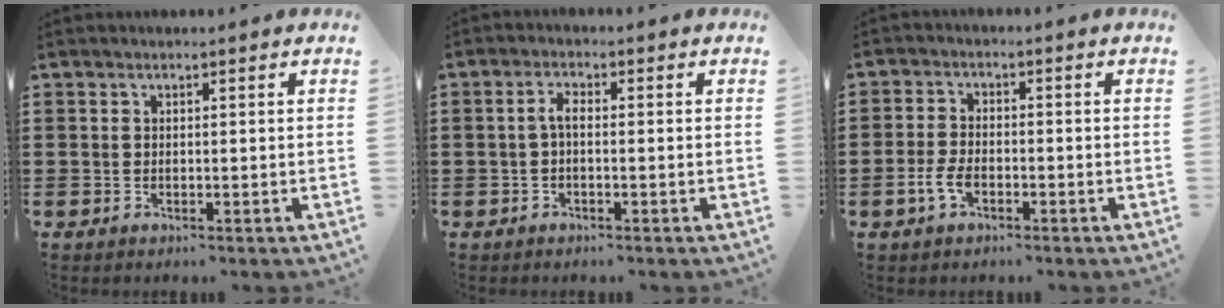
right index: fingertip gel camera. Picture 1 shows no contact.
{"total": 2.2, "force": [-0.4, 0.7, 2.0], "torque": [-0.046, 0.001, -0.012]}
{"total": 3.7, "force": [-1.9, 1.9, 2.5], "torque": [-0.065, -0.006, -0.040]}